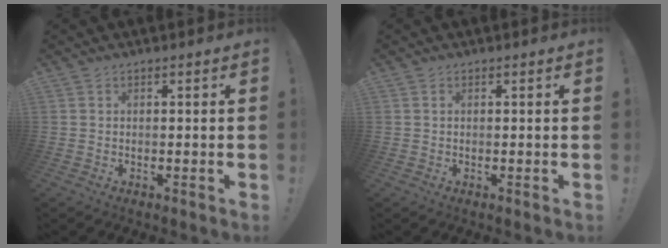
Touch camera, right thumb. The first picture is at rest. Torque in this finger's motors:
{"motor_torque": [-0.12, 0.03, -0.06, 0.07, 0.02]}